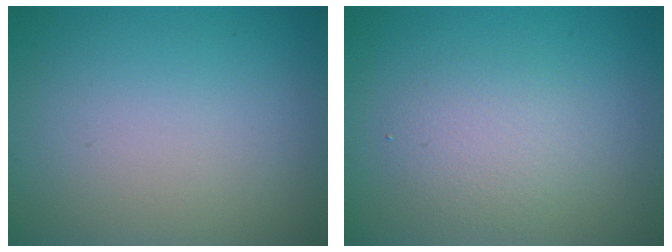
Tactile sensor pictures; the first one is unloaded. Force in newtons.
{"total": 2.5, "press": 2.5, "slide": 0.1}